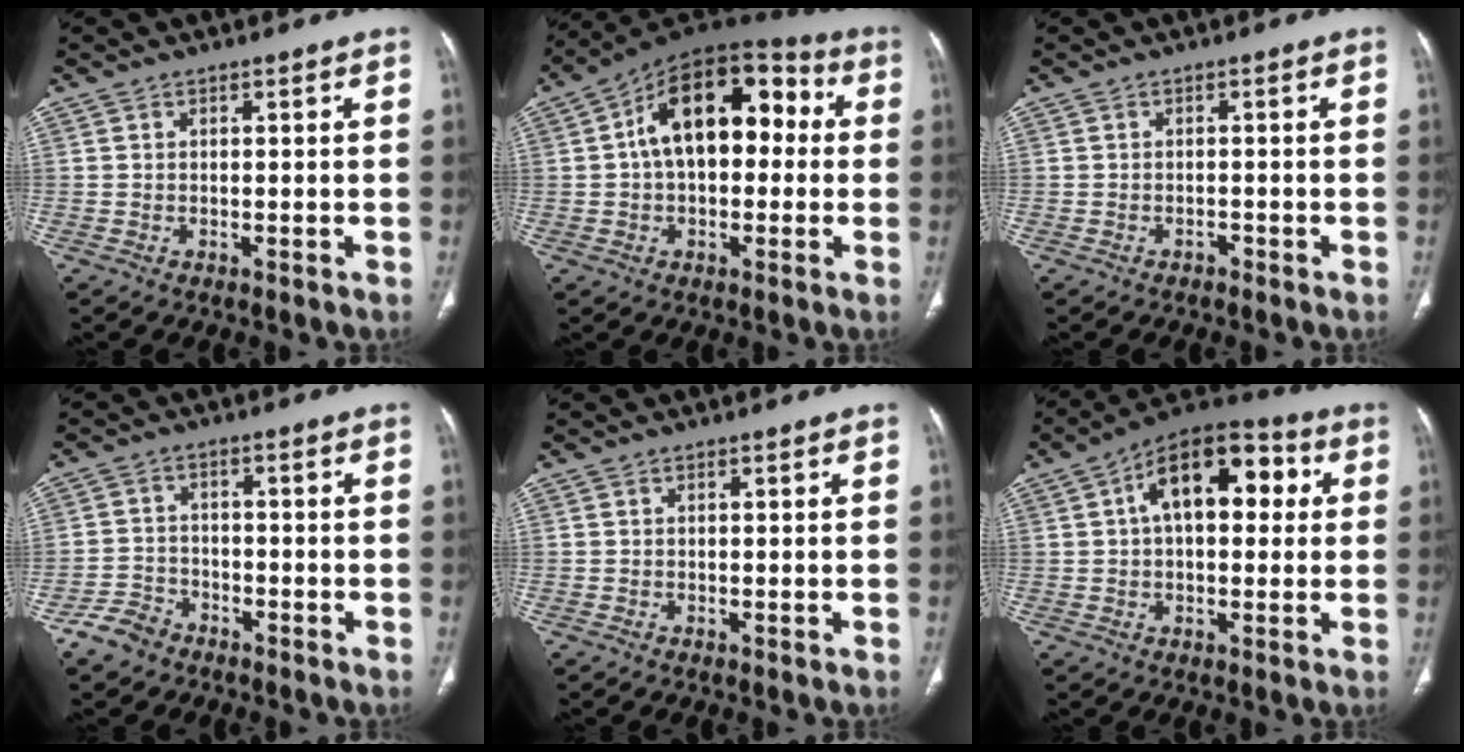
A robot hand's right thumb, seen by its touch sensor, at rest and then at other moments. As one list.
[{"total": 18.2, "force": [2.3, 10.9, 14.3], "torque": [-0.194, 0.050, 0.026]}, {"total": 0.7, "force": [-0.6, 0.4, 0.1], "torque": [-0.003, 0.004, -0.013]}, {"total": 4.9, "force": [-3.6, 3.1, 1.1], "torque": [-0.017, 0.020, -0.070]}, {"total": 0.0}, {"total": 16.0, "force": [3.7, 8.8, 12.8], "torque": [-0.166, 0.033, 0.048]}]